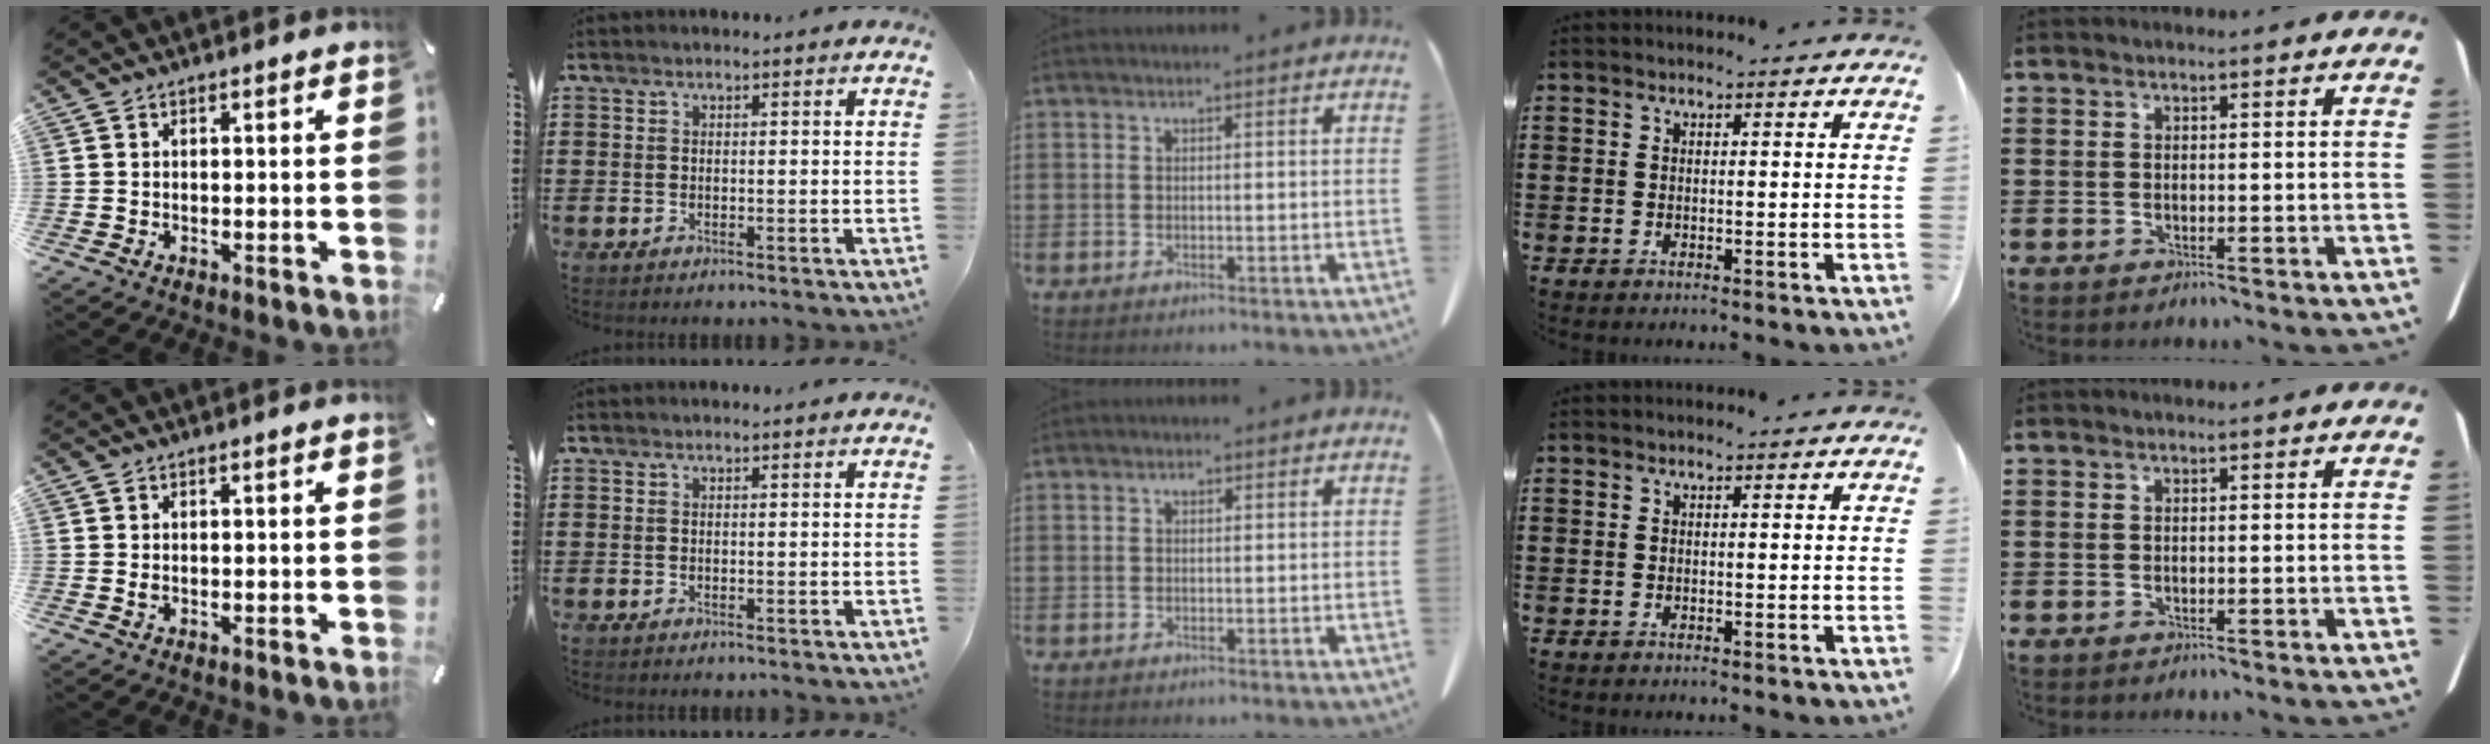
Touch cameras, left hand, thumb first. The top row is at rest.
{"thumb": {"total": 0.9, "force": [0.2, 0.2, 0.8], "torque": [-0.016, -0.001, 0.002]}}